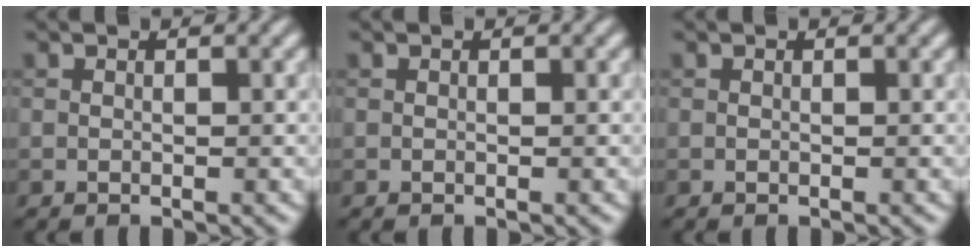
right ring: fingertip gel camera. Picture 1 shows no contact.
{"total": 0.0}
{"total": 0.0}